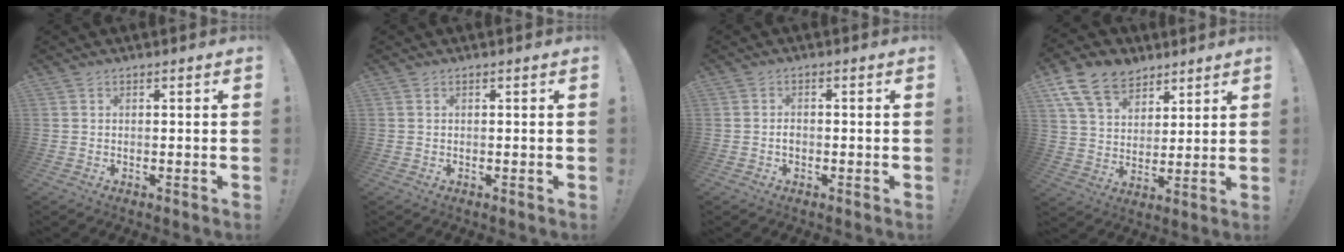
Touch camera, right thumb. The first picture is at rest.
{"total": 0.0}
{"total": 1.4, "force": [-0.6, 0.9, 0.9], "torque": [-0.018, 0.007, -0.012]}
{"total": 14.7, "force": [9.2, 9.7, 6.2], "torque": [-0.111, -0.051, 0.176]}